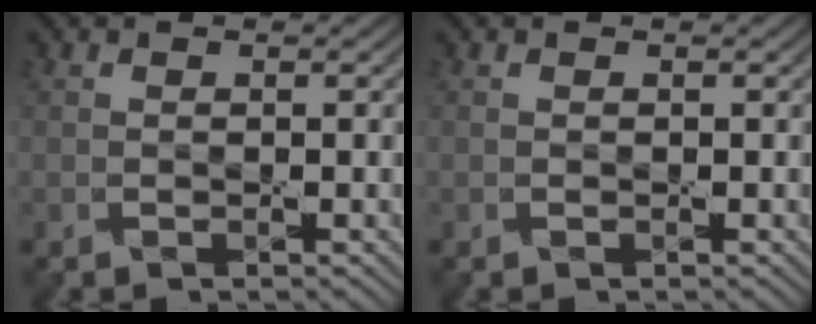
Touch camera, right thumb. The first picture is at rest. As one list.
[{"total": 0.0}]